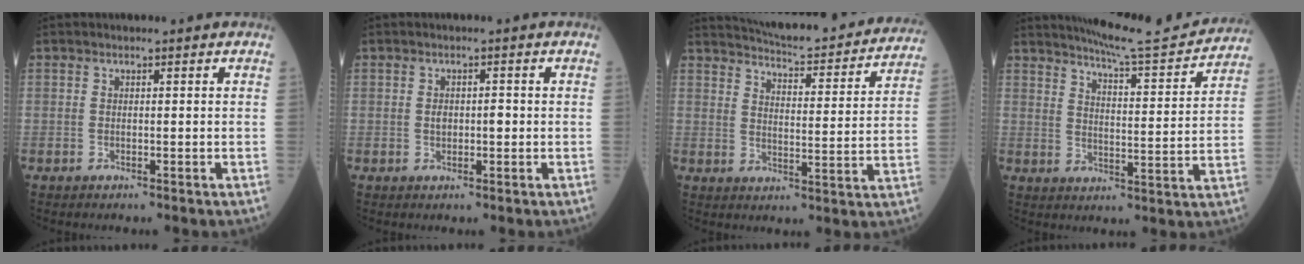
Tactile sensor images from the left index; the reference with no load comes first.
{"total": 2.0, "force": [-0.1, 1.1, 1.7], "torque": [-0.026, 0.008, 0.000]}
{"total": 22.8, "force": [21.2, 3.1, 7.8], "torque": [-0.108, -0.035, 0.261]}
{"total": 14.6, "force": [13.9, 0.3, 4.3], "torque": [-0.066, -0.021, 0.183]}